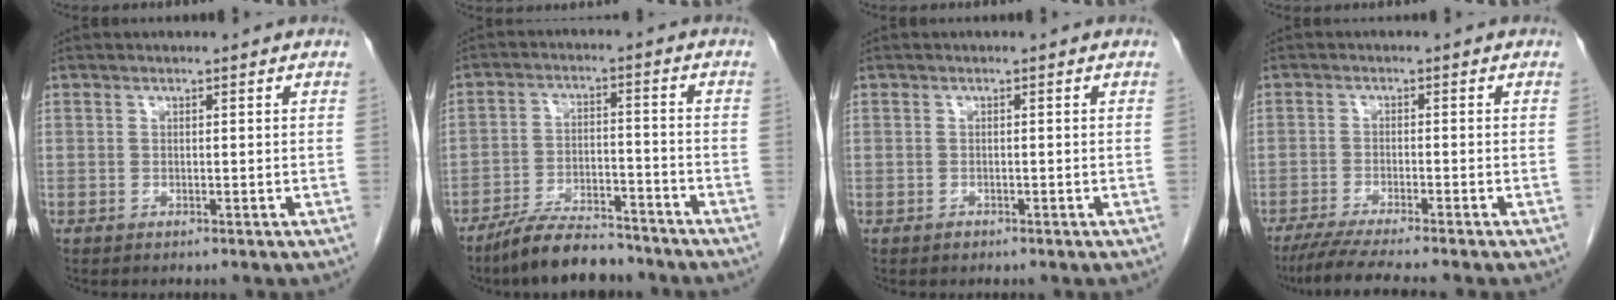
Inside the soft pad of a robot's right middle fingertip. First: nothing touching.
{"total": 9.7, "force": [-8.5, 2.4, 4.1], "torque": [-0.073, -0.008, -0.148]}
{"total": 0.5, "force": [-0.4, 0.3, 0.1], "torque": [-0.006, -0.001, -0.007]}
{"total": 8.0, "force": [-6.8, -0.8, 4.1], "torque": [-0.062, -0.026, -0.112]}